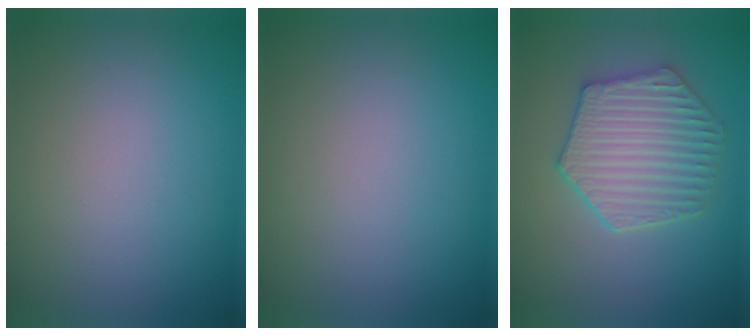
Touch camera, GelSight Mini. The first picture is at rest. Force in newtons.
{"total": 0.0}
{"total": 5.4, "press": 4.6, "slide": 2.8}